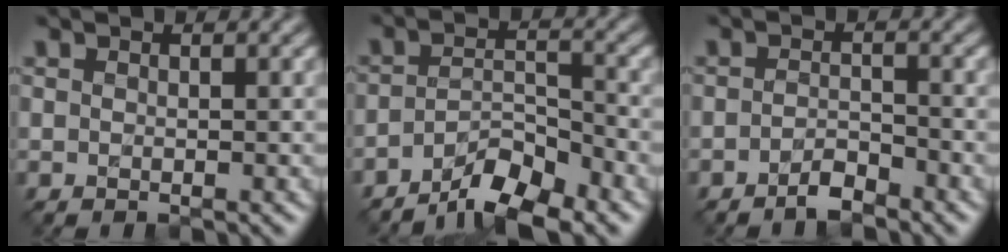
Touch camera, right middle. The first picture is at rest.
{"total": 5.4, "force": [-4.1, 1.5, 3.1], "torque": [-0.053, 0.001, -0.074]}
{"total": 2.1, "force": [-1.7, 0.5, 1.2], "torque": [-0.023, 0.005, -0.033]}